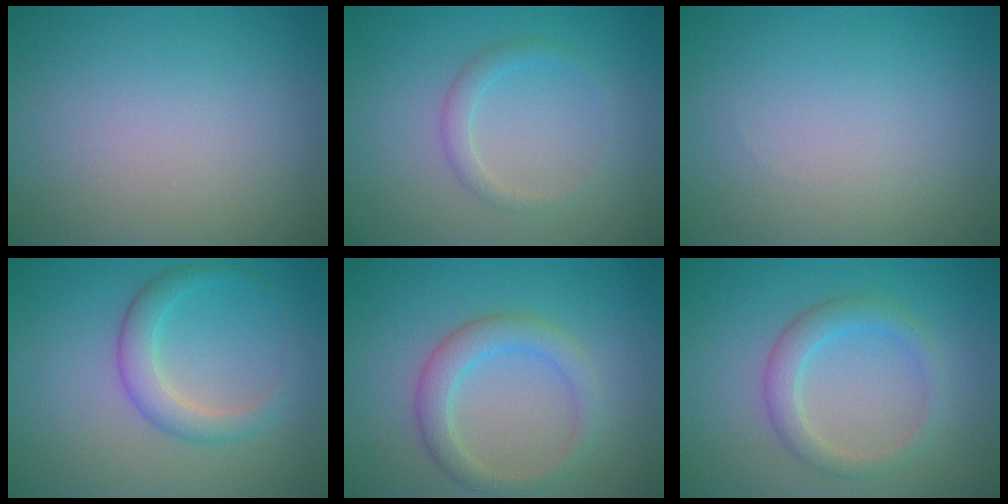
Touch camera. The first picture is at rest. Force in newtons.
{"total": 1.5, "press": 1.5, "slide": 0.2}
{"total": 0.0}
{"total": 2.9, "press": 2.9, "slide": 0.1}
{"total": 3.2, "press": 3.2, "slide": 0.3}
{"total": 2.8, "press": 2.8, "slide": 0.1}